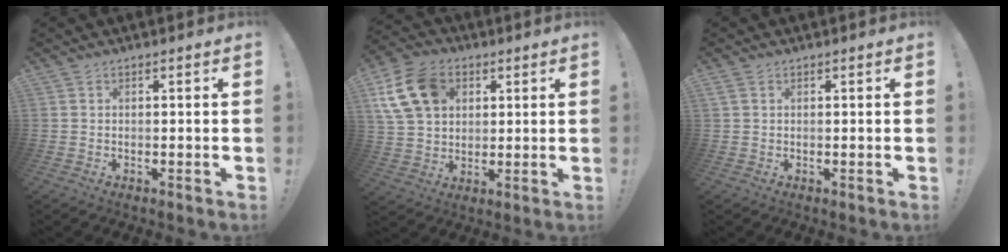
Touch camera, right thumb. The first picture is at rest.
{"total": 15.2, "force": [5.7, 11.3, 8.4], "torque": [-0.154, -0.014, 0.117]}
{"total": 1.3, "force": [0.6, 0.8, 0.8], "torque": [-0.022, 0.005, 0.012]}